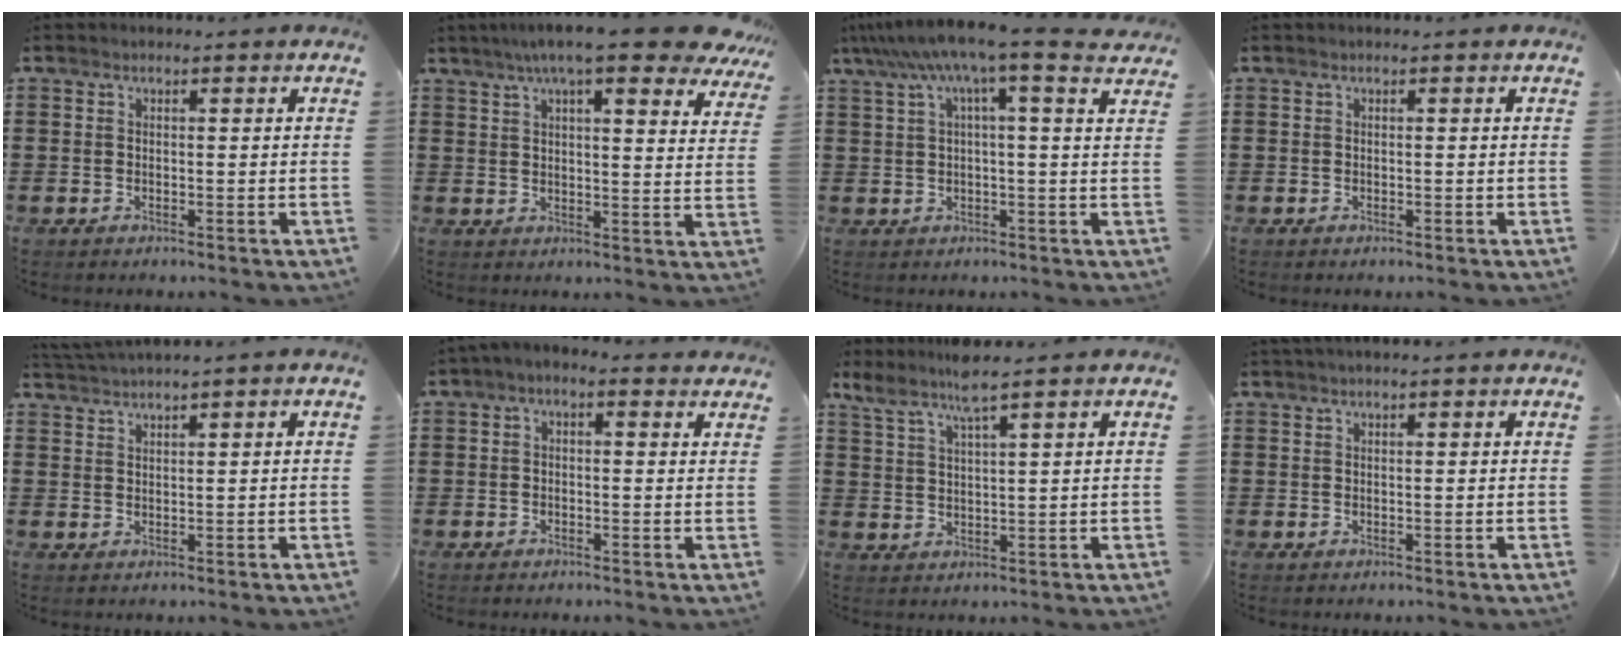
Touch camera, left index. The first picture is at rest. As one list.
[{"total": 9.4, "force": [7.5, 0.8, 5.7], "torque": [-0.114, -0.017, 0.131]}, {"total": 7.5, "force": [4.4, 0.3, 6.1], "torque": [-0.132, -0.022, 0.073]}, {"total": 0.0}, {"total": 1.8, "force": [1.7, -0.5, 0.3], "torque": [-0.009, 0.000, 0.033]}, {"total": 1.4, "force": [-0.5, 0.7, 1.1], "torque": [-0.022, 0.003, -0.012]}, {"total": 4.9, "force": [3.8, 0.1, 3.1], "torque": [-0.074, -0.007, 0.064]}, {"total": 0.8, "force": [0.6, -0.1, 0.5], "torque": [-0.010, 0.000, 0.012]}]